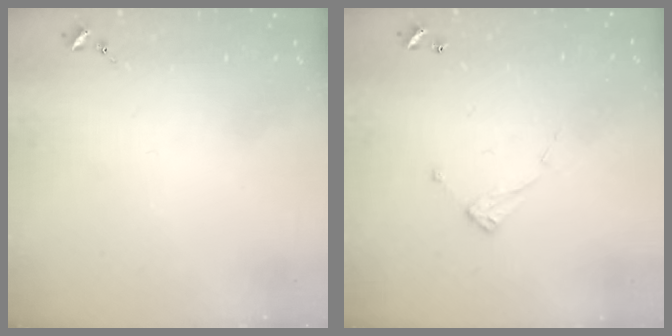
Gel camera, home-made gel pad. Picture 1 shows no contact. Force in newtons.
{"total": 6.9, "press": 6.9, "slide": 0.3}